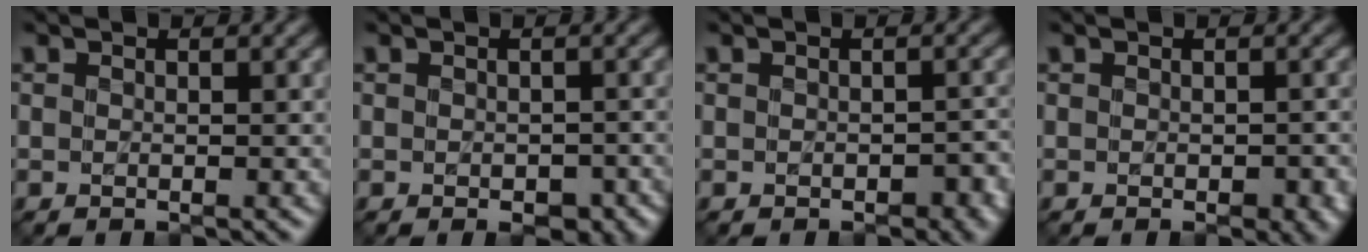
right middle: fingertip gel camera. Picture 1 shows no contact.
{"total": 2.4, "force": [-0.8, 1.4, 1.8], "torque": [-0.023, -0.011, -0.006]}
{"total": 1.7, "force": [-0.5, 1.0, 1.3], "torque": [-0.020, -0.005, -0.004]}
{"total": 1.8, "force": [-0.3, 1.0, 1.4], "torque": [-0.021, -0.006, -0.001]}